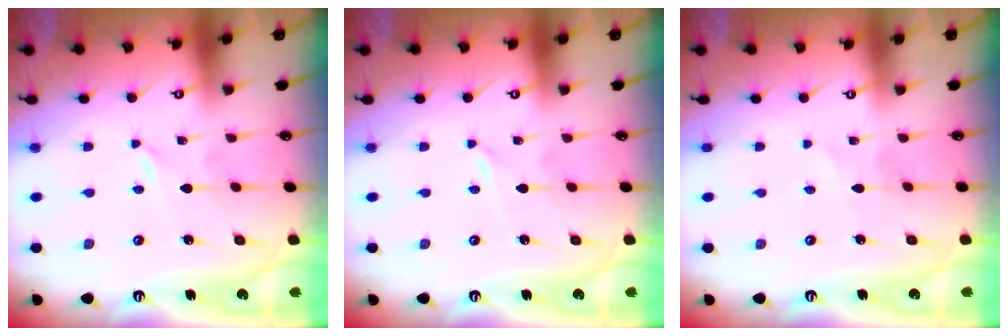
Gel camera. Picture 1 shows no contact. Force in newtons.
{"total": 0.0}
{"total": 1.8, "press": 1.7, "slide": 0.2}